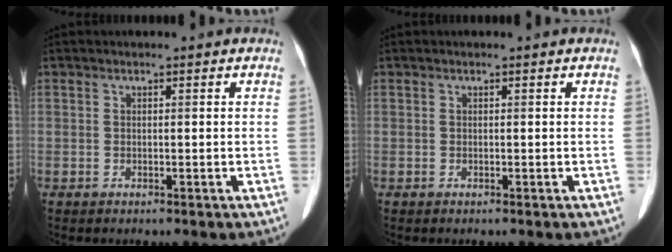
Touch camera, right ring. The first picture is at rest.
{"total": 0.0}